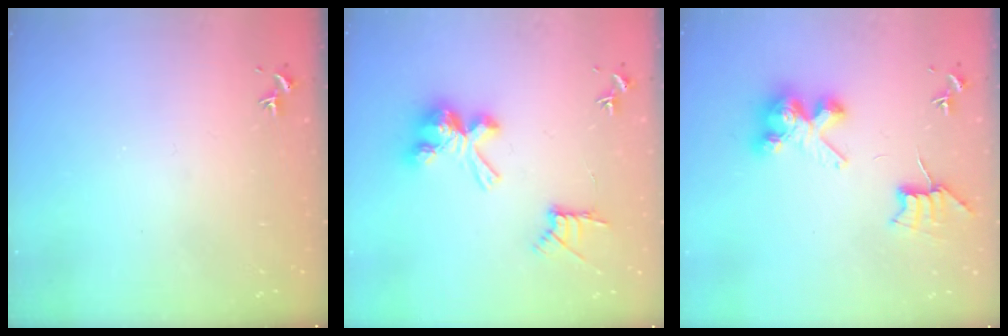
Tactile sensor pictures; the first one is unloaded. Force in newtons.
{"total": 13.1, "press": 13.1, "slide": 0.4}
{"total": 9.3, "press": 9.3, "slide": 0.7}